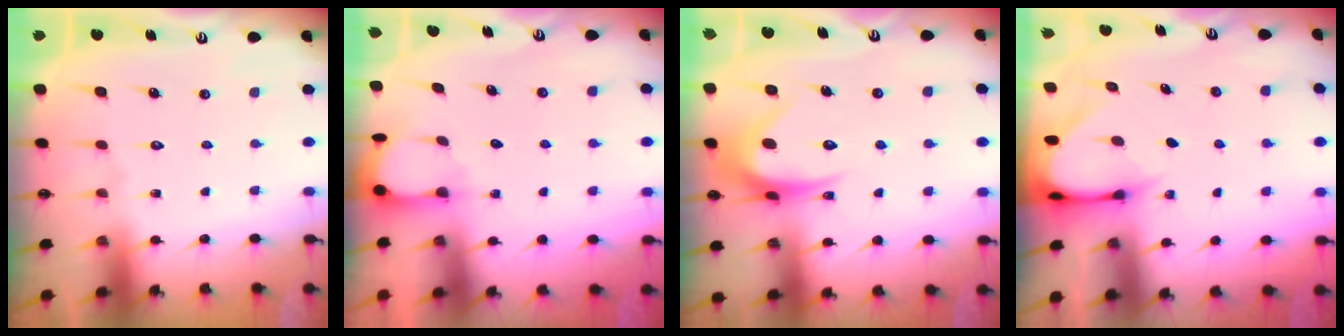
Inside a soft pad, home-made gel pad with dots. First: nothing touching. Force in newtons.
{"total": 3.1, "press": 3.1, "slide": 0.4}
{"total": 11.0, "press": 11.0, "slide": 0.4}
{"total": 3.3, "press": 3.3, "slide": 0.2}